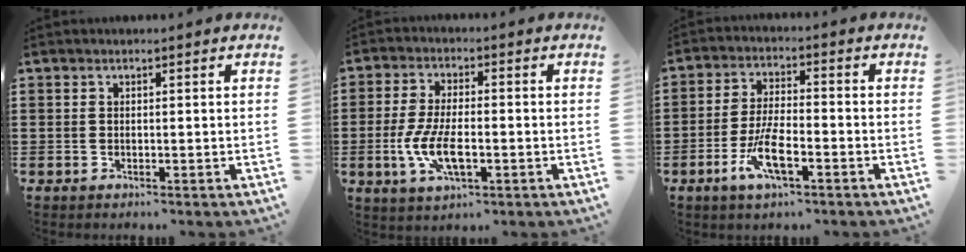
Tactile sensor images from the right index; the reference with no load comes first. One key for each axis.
{"total": 7.4, "fx": -1.9, "fy": 2.9, "fz": 6.5, "tx": -0.143, "ty": -0.006, "tz": -0.039}
{"total": 7.2, "fx": -3.2, "fy": 2.1, "fz": 6.1, "tx": -0.139, "ty": -0.011, "tz": -0.064}